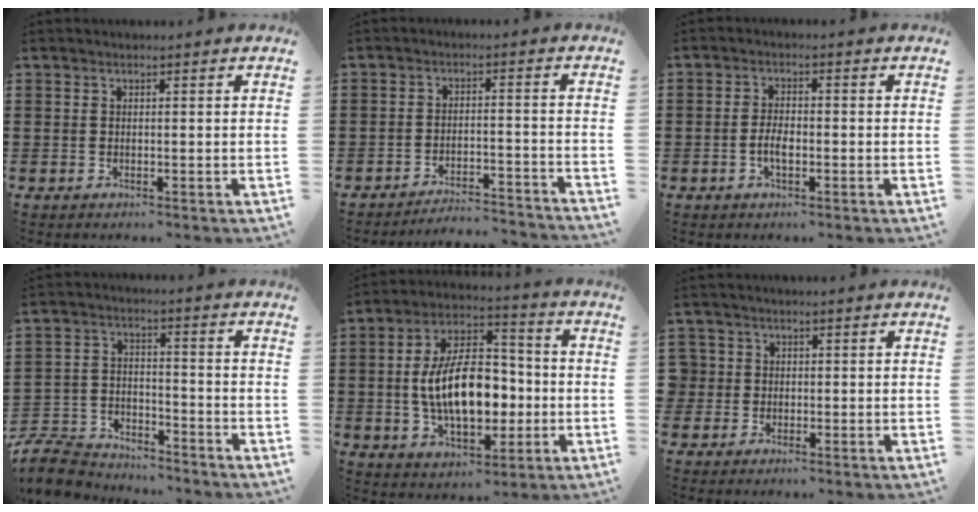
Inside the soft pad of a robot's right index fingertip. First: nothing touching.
{"total": 3.8, "force": [-3.8, 0.0, 0.5], "torque": [-0.014, 0.000, -0.080]}
{"total": 3.1, "force": [-1.0, 1.3, 2.6], "torque": [-0.063, -0.002, -0.022]}
{"total": 7.8, "force": [-7.5, 1.7, 1.1], "torque": [-0.035, 0.017, -0.152]}
{"total": 12.9, "force": [-1.2, 7.4, 10.5], "torque": [-0.205, 0.006, -0.024]}
{"total": 2.4, "force": [0.1, 2.3, 0.2], "torque": [-0.017, 0.008, -0.002]}